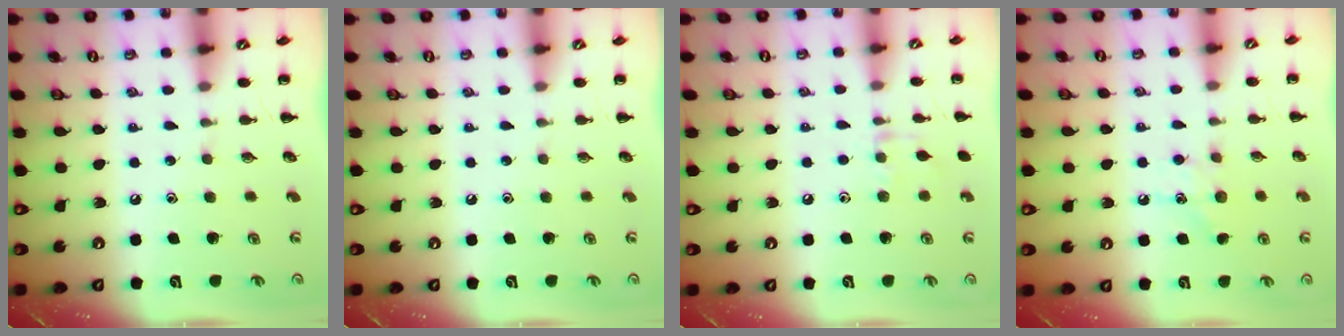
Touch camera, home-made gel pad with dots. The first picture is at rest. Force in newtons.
{"total": 0.0}
{"total": 5.8, "press": 5.5, "slide": 1.6}
{"total": 5.0, "press": 4.6, "slide": 1.8}